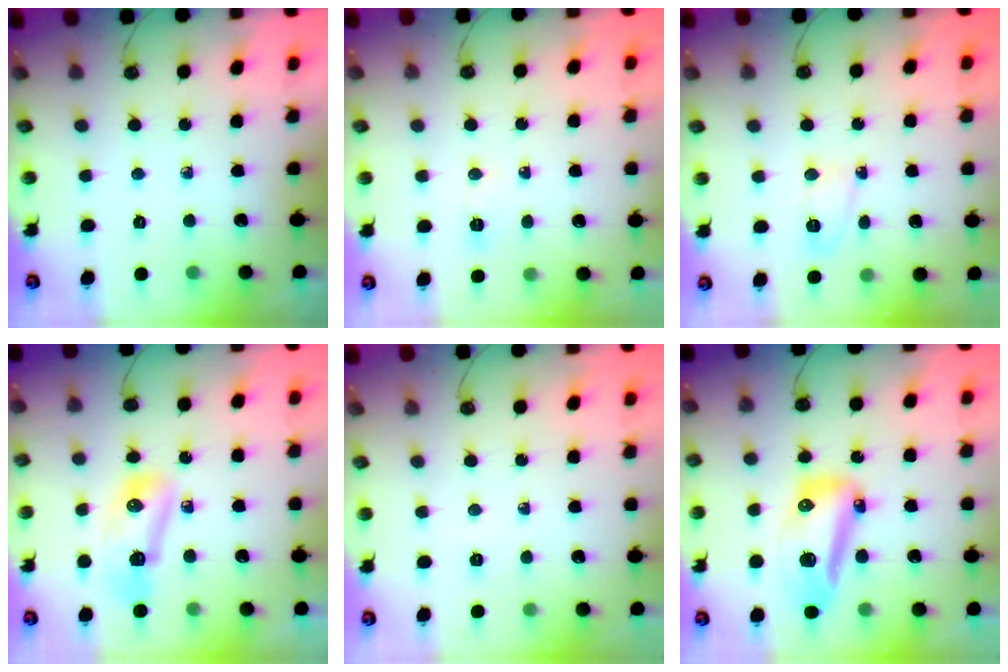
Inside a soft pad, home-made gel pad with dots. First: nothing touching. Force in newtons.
{"total": 5.2, "press": 5.0, "slide": 1.4}
{"total": 3.9, "press": 3.7, "slide": 1.4}
{"total": 9.8, "press": 9.7, "slide": 1.5}
{"total": 3.5, "press": 2.9, "slide": 2.1}
{"total": 16.2, "press": 15.0, "slide": 6.1}